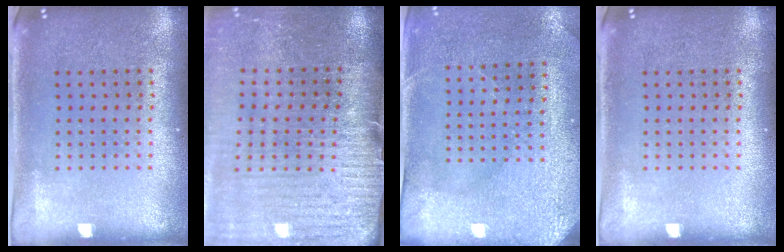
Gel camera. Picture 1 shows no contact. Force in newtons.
{"total": 3.8, "press": 3.3, "slide": 1.9}
{"total": 2.9, "press": 2.7, "slide": 1.1}
{"total": 0.0}